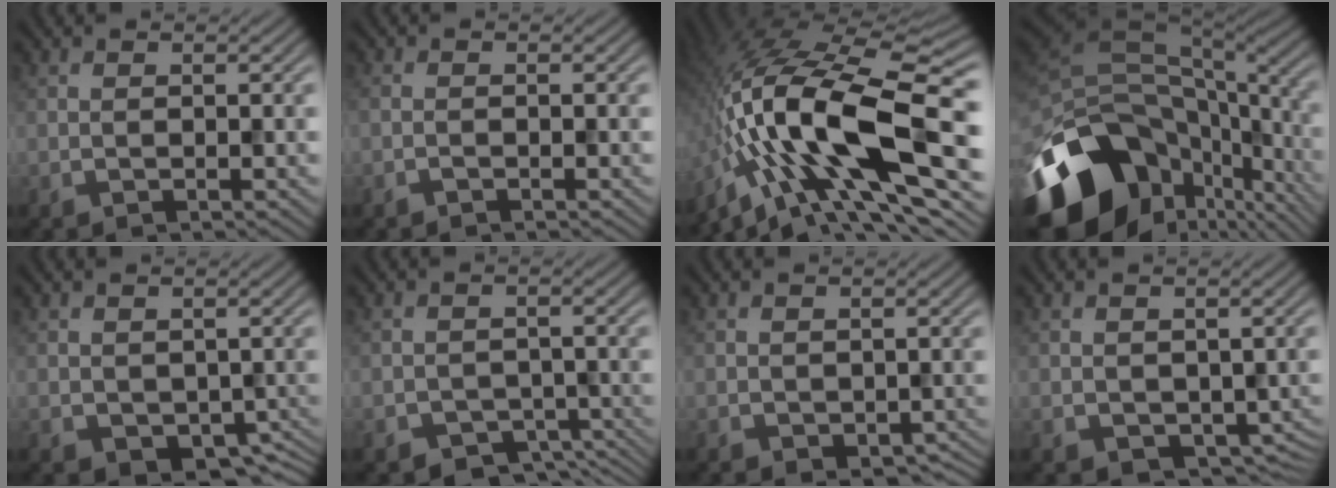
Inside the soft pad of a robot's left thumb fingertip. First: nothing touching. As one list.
[{"total": 0.5, "force": [-0.5, 0.0, 0.1], "torque": [-0.001, -0.003, -0.010]}, {"total": 18.9, "force": [-5.4, 7.8, 16.3], "torque": [-0.309, 0.009, -0.102]}, {"total": 18.6, "force": [-8.0, 13.2, 10.3], "torque": [-0.236, -0.030, -0.112]}, {"total": 3.4, "force": [-1.3, 2.4, 1.9], "torque": [-0.027, -0.025, -0.002]}, {"total": 3.6, "force": [-2.9, 2.1, 0.7], "torque": [0.002, -0.019, -0.037]}, {"total": 2.1, "force": [-1.3, 1.3, 1.1], "torque": [-0.005, -0.015, -0.004]}, {"total": 2.9, "force": [-0.5, 2.3, 1.6], "torque": [-0.026, -0.022, 0.006]}]